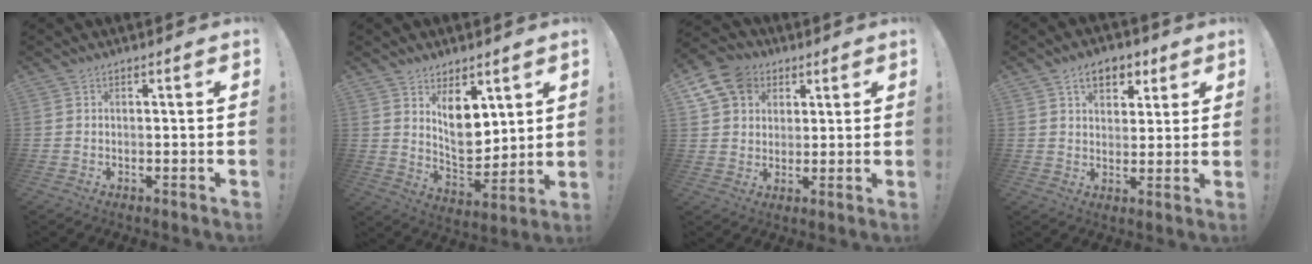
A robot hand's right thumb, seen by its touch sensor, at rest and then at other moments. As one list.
[{"total": 10.9, "force": [5.6, 7.0, 6.2], "torque": [-0.080, -0.045, 0.108]}, {"total": 11.4, "force": [4.7, 9.3, 4.5], "torque": [-0.069, -0.018, 0.096]}, {"total": 8.9, "force": [4.5, 6.0, 4.9], "torque": [-0.061, -0.013, 0.082]}]